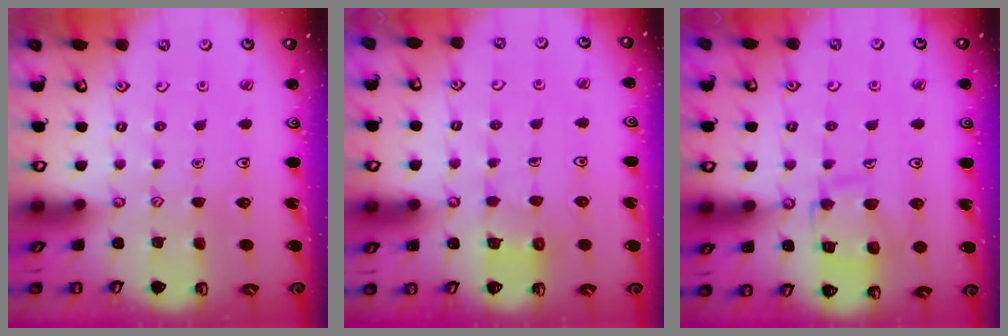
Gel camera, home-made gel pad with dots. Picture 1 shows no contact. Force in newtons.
{"total": 4.4, "press": 4.4, "slide": 0.3}
{"total": 11.8, "press": 11.8, "slide": 1.0}